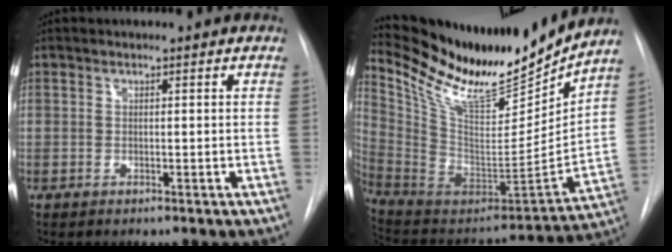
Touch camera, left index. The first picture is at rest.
{"total": 22.1, "force": [20.1, 2.6, 8.9], "torque": [-0.167, -0.062, 0.342]}